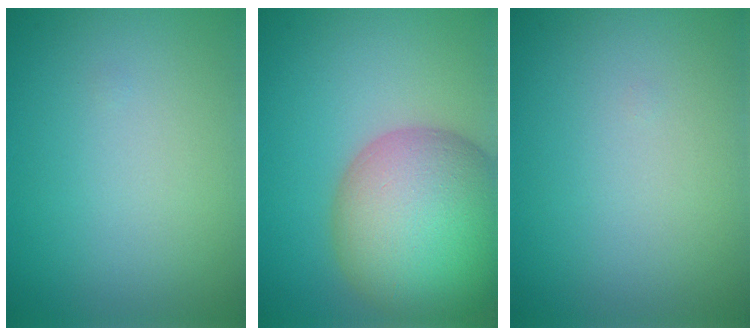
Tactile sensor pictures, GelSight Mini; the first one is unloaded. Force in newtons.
{"total": 13.8, "press": 13.7, "slide": 0.9}
{"total": 0.0}